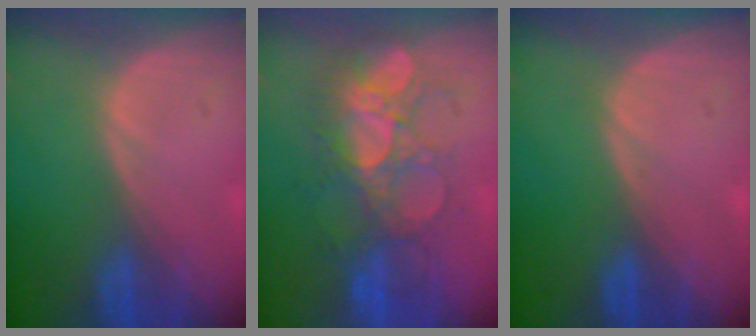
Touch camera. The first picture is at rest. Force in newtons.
{"total": 8.7, "press": 8.6, "slide": 1.5}
{"total": 0.0}